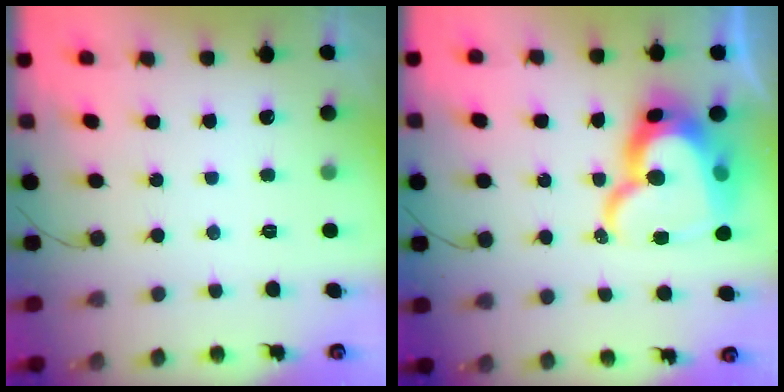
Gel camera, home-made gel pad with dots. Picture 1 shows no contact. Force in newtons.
{"total": 21.6, "press": 21.5, "slide": 1.9}